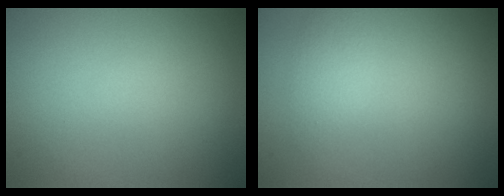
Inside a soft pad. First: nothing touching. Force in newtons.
{"total": 1.6, "press": 1.6, "slide": 0.1}